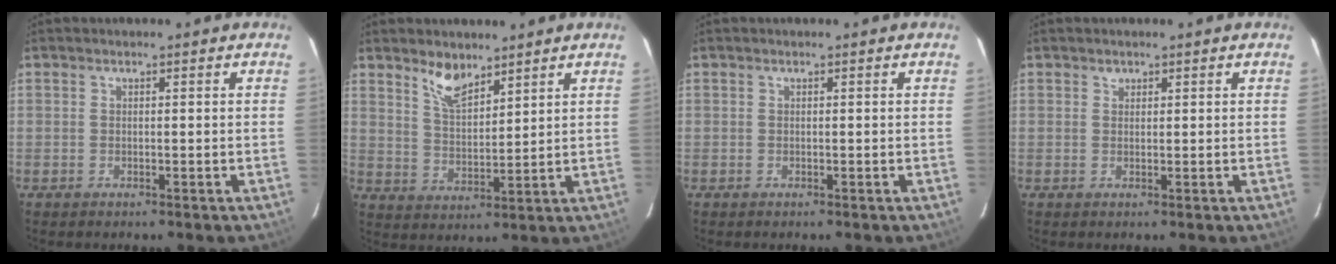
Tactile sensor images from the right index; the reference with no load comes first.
{"total": 6.4, "force": [4.9, 2.3, 3.4], "torque": [-0.058, 0.001, 0.096]}
{"total": 0.0}
{"total": 0.9, "force": [0.5, 0.7, 0.0], "torque": [0.002, 0.004, 0.008]}